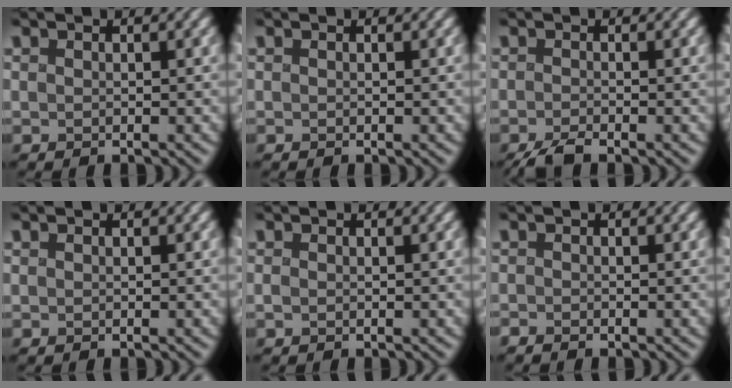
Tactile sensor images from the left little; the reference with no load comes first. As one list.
[{"total": 0.0}, {"total": 2.2, "force": [-1.9, 0.2, 1.0], "torque": [-0.019, -0.005, -0.042]}, {"total": 0.0}, {"total": 0.0}, {"total": 0.6, "force": [-0.6, -0.1, -0.1], "torque": [0.006, 0.002, -0.013]}]